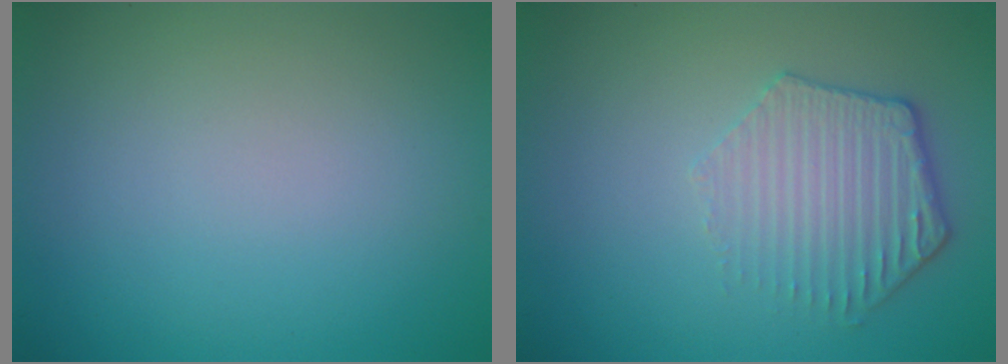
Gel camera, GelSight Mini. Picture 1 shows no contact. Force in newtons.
{"total": 3.2, "press": 3.0, "slide": 1.1}